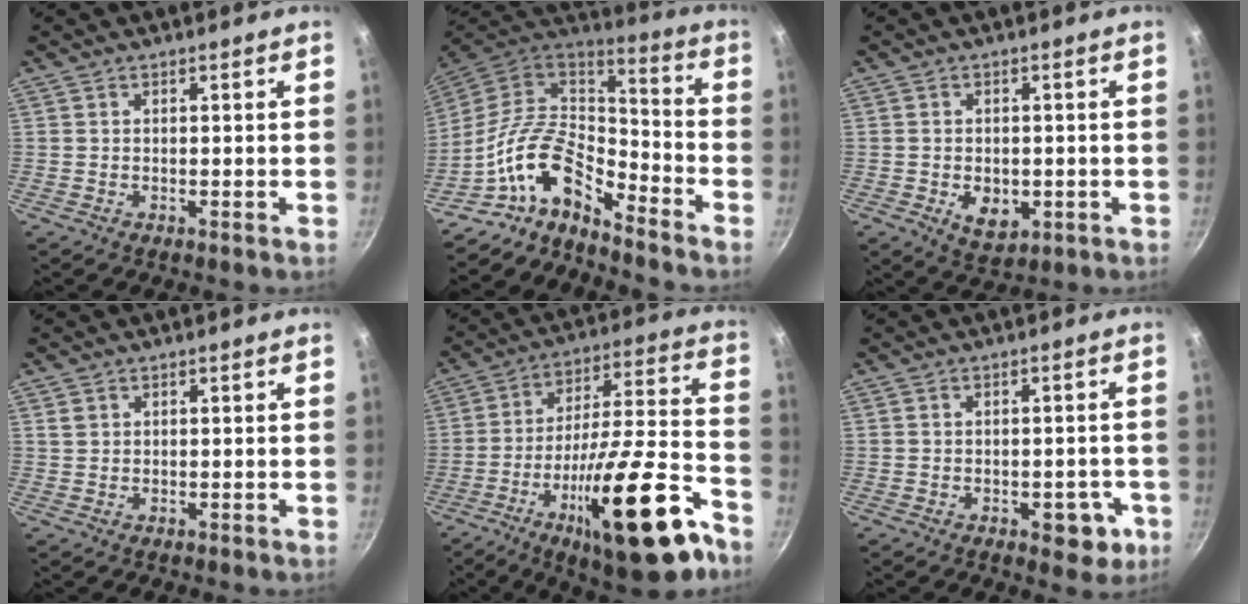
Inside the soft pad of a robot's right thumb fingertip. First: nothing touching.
{"total": 14.7, "force": [-9.3, 7.0, 9.0], "torque": [-0.141, 0.073, -0.200]}
{"total": 6.1, "force": [-1.4, 4.2, 4.3], "torque": [-0.049, -0.005, -0.011]}
{"total": 1.2, "force": [0.6, 1.0, 0.5], "torque": [-0.005, 0.003, 0.011]}
{"total": 25.9, "force": [-13.3, 7.4, 20.9], "torque": [-0.289, 0.067, -0.211]}
{"total": 6.3, "force": [-2.3, 3.6, 4.5], "torque": [-0.024, 0.015, -0.023]}